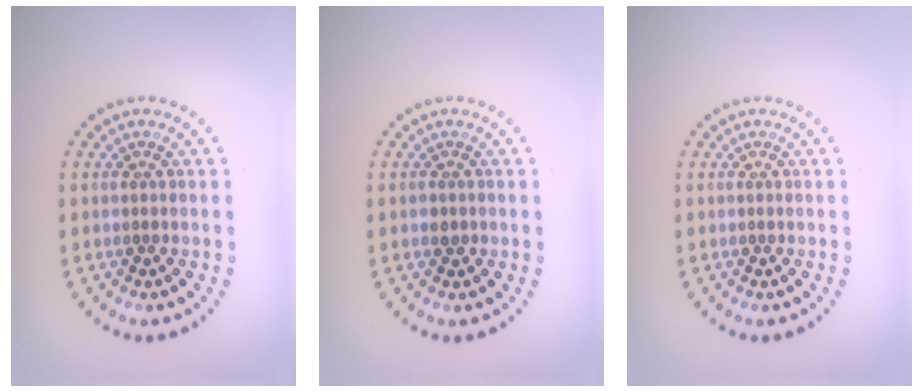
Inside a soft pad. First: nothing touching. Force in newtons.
{"total": 0.9, "press": 0.8, "slide": 0.3}
{"total": 0.0}